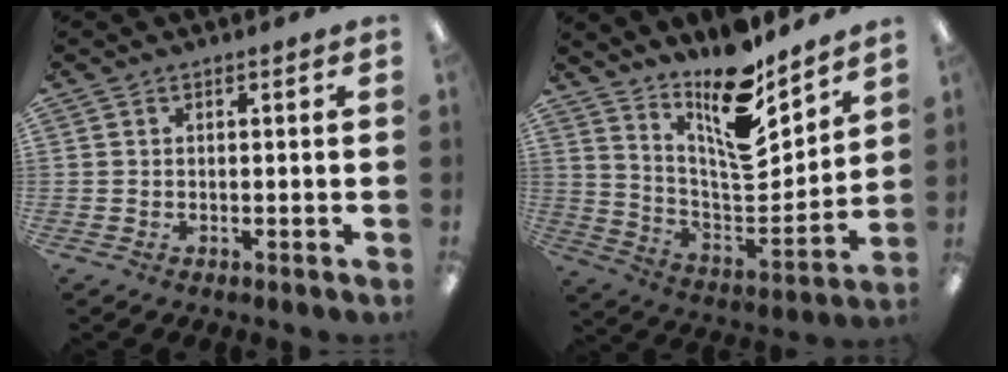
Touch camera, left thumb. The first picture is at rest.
{"total": 15.3, "force": [11.7, 4.7, 8.6], "torque": [-0.148, -0.107, 0.204]}